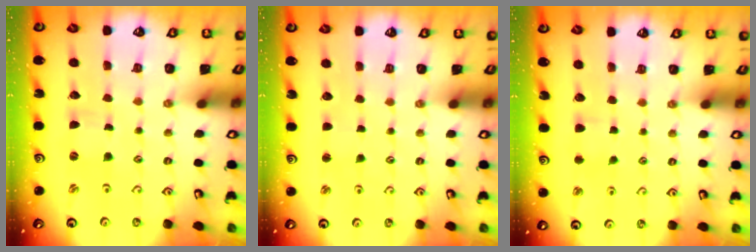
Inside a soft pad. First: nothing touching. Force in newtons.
{"total": 1.3, "press": 1.3, "slide": 0.2}
{"total": 3.9, "press": 3.9, "slide": 0.5}